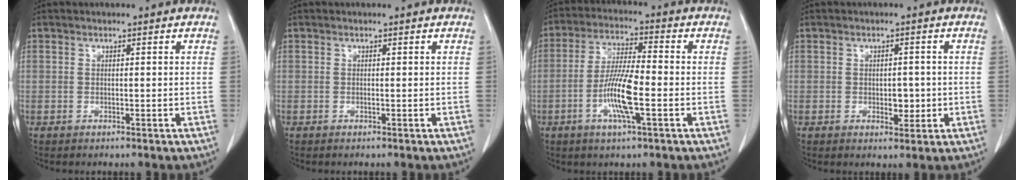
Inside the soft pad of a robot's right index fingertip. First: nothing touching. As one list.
[{"total": 0.0}, {"total": 9.3, "force": [-2.8, 1.1, 8.8], "torque": [-0.169, -0.005, -0.057]}, {"total": 2.8, "force": [-0.4, 1.7, 2.2], "torque": [-0.025, 0.001, -0.001]}]